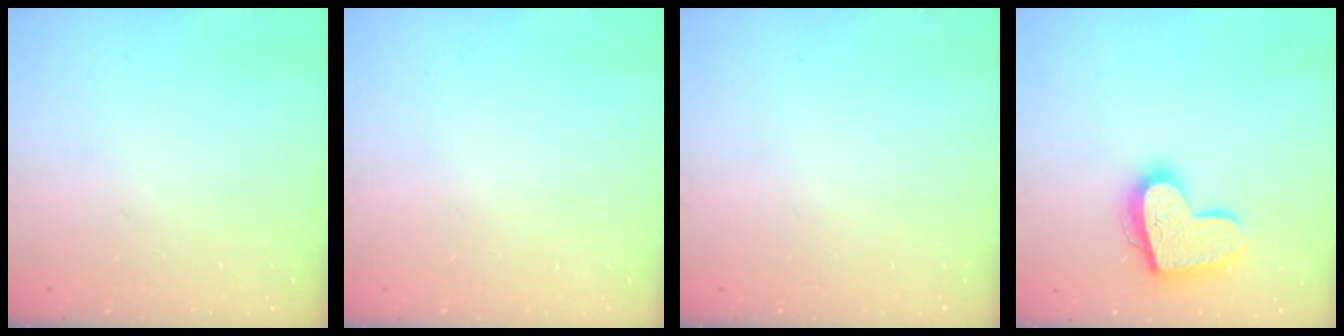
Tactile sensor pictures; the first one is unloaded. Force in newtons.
{"total": 0.6, "press": 0.6, "slide": 0.2}
{"total": 0.0}
{"total": 17.4, "press": 17.3, "slide": 1.4}